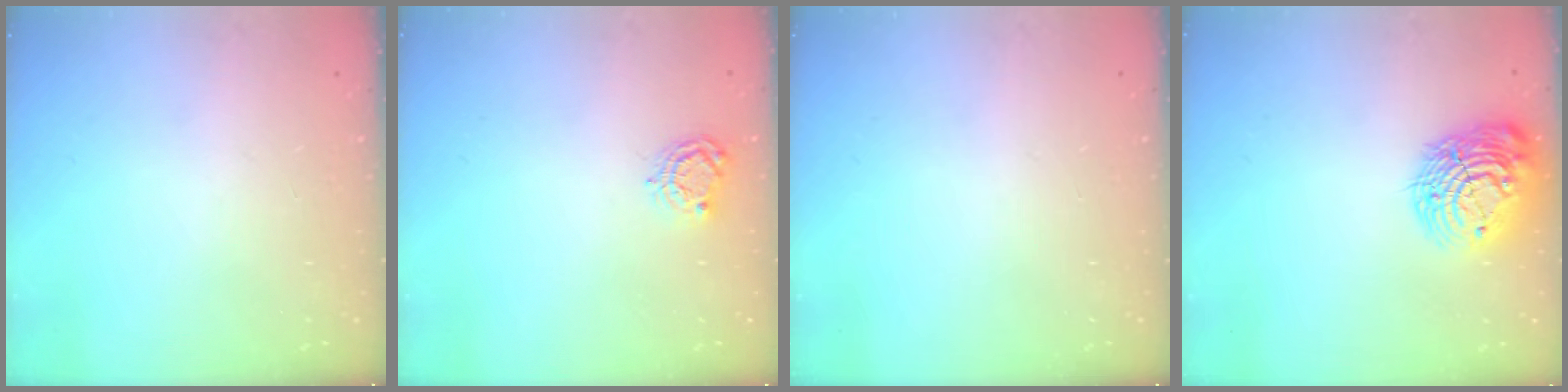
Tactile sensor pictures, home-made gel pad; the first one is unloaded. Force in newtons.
{"total": 5.7, "press": 5.7, "slide": 0.2}
{"total": 0.0}
{"total": 15.0, "press": 14.9, "slide": 1.1}